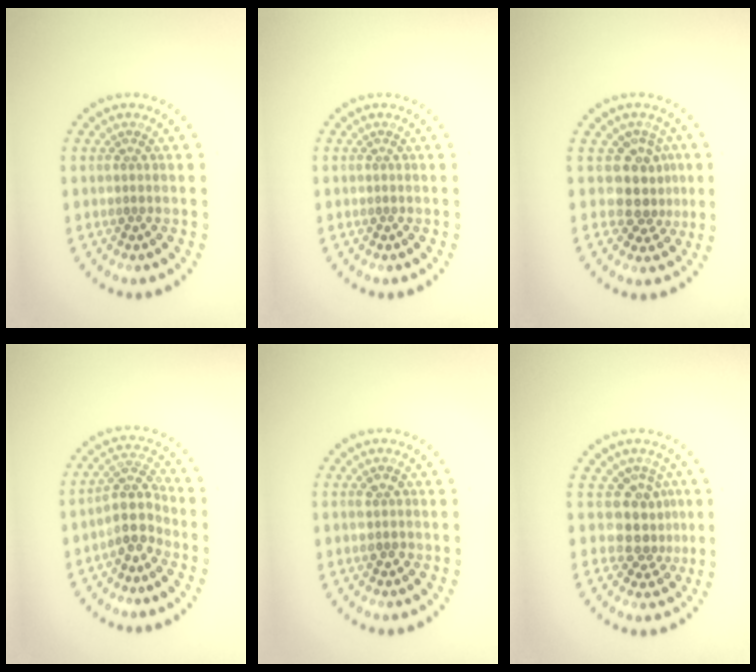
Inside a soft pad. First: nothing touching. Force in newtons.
{"total": 0.0}
{"total": 3.3, "press": 2.5, "slide": 2.1}
{"total": 3.6, "press": 2.9, "slide": 2.2}
{"total": 1.6, "press": 1.5, "slide": 0.4}
{"total": 3.3, "press": 2.5, "slide": 2.1}